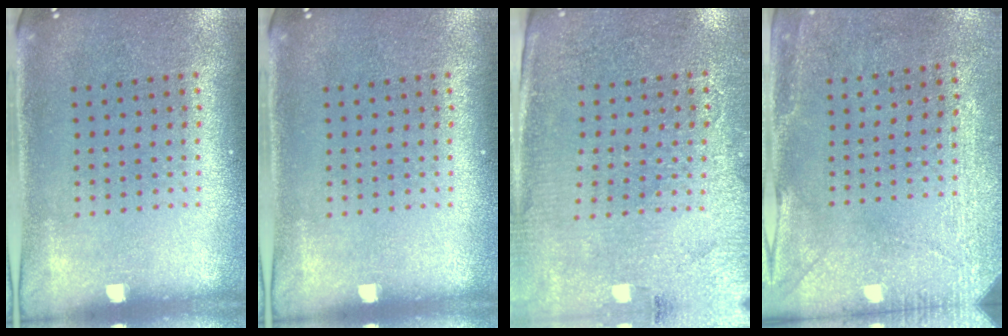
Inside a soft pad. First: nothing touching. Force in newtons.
{"total": 0.0}
{"total": 3.0, "press": 2.8, "slide": 1.0}
{"total": 2.9, "press": 2.4, "slide": 1.6}